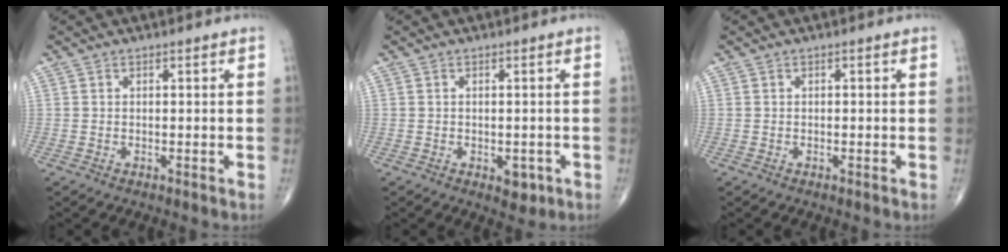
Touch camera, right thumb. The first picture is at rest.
{"total": 2.9, "force": [-1.1, 1.7, 2.0], "torque": [-0.010, 0.000, -0.008]}
{"total": 0.0}